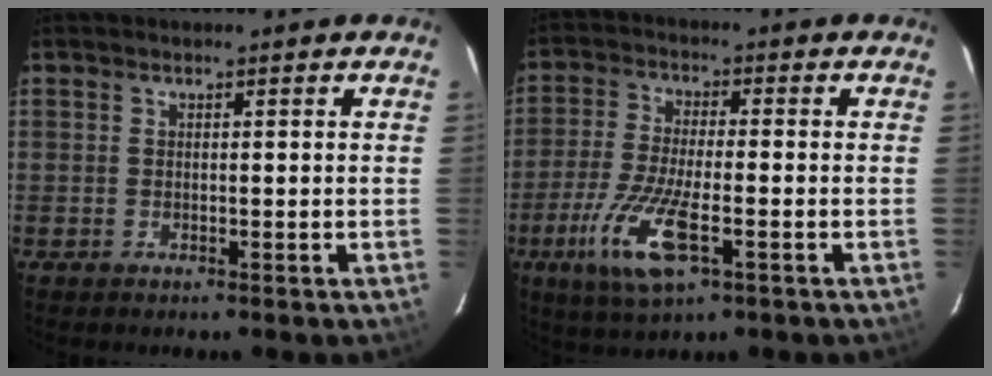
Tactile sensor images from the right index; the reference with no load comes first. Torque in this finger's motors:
{"motor_torque": [1.34, -0.80, 0.36, 0.11]}